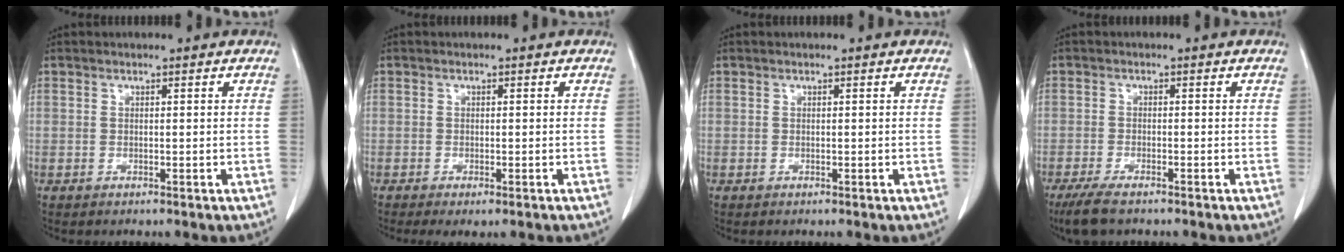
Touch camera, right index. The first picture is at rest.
{"total": 2.3, "force": [-1.5, 0.6, 1.5], "torque": [-0.023, -0.007, -0.021]}
{"total": 0.0}
{"total": 4.8, "force": [-3.6, 0.9, 3.0], "torque": [-0.060, -0.013, -0.060]}